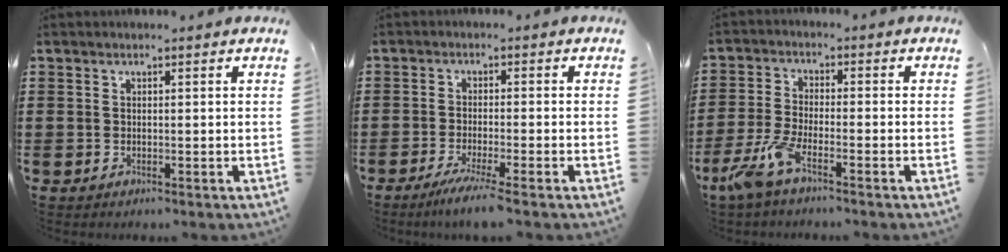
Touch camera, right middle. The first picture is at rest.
{"total": 3.8, "force": [-3.1, -0.4, 2.2], "torque": [-0.042, -0.012, -0.059]}
{"total": 6.1, "force": [-4.0, 1.2, 4.5], "torque": [-0.121, -0.018, -0.082]}